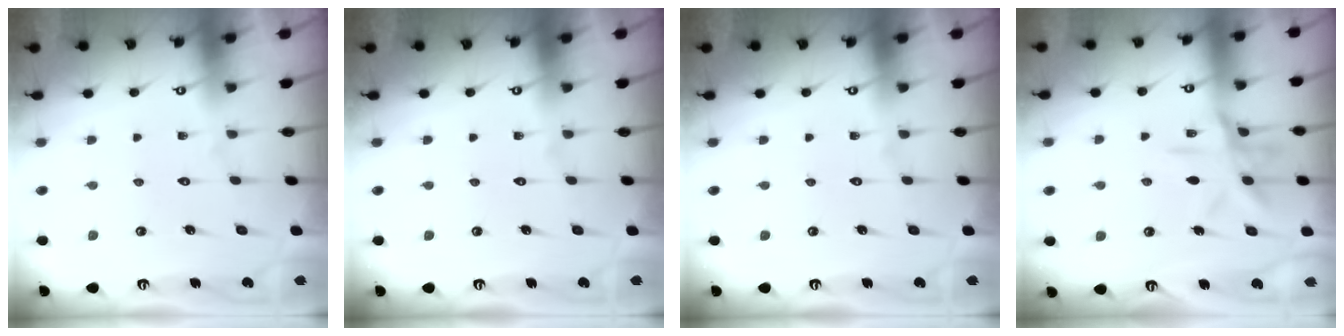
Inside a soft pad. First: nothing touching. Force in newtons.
{"total": 0.0}
{"total": 0.0}
{"total": 11.9, "press": 11.9, "slide": 0.8}